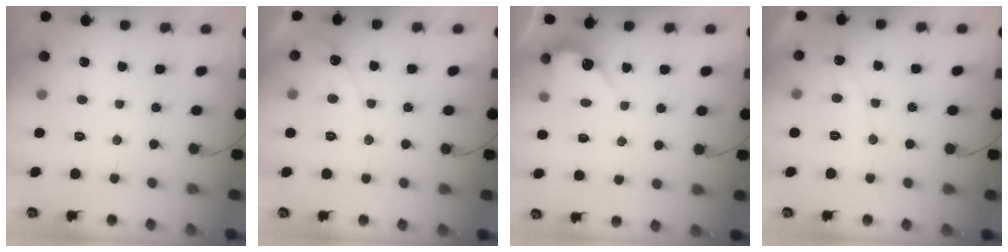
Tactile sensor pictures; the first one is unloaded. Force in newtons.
{"total": 6.6, "press": 6.6, "slide": 0.5}
{"total": 3.7, "press": 3.7, "slide": 0.2}
{"total": 4.9, "press": 4.8, "slide": 0.3}